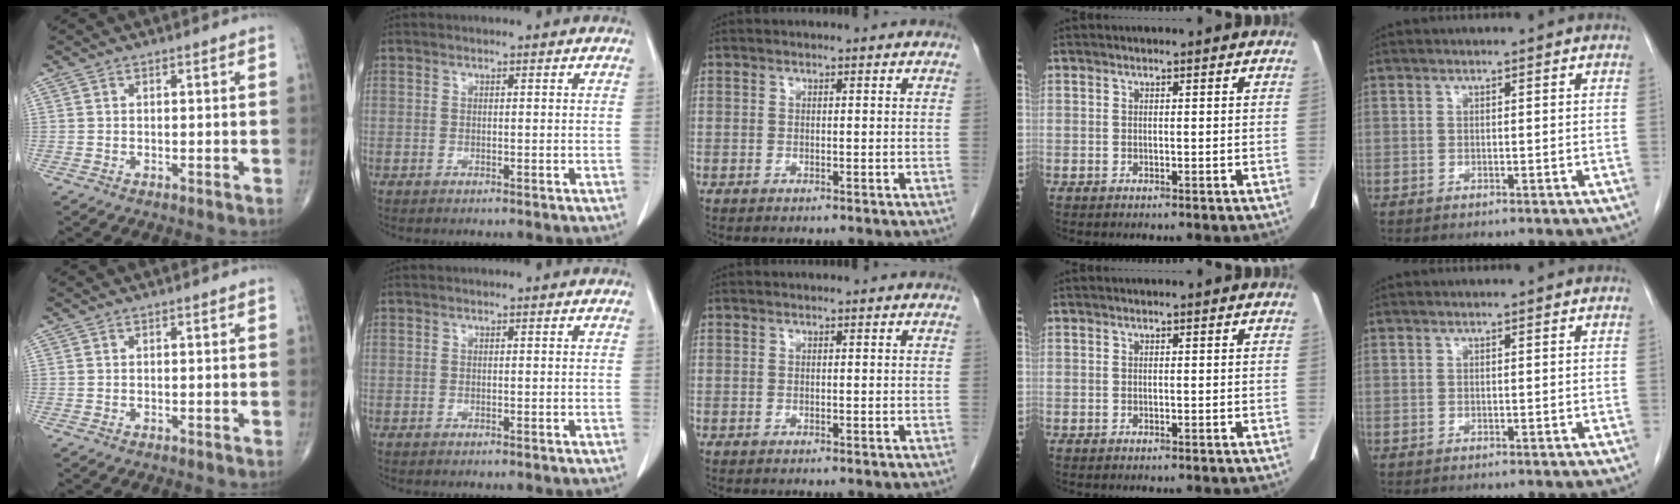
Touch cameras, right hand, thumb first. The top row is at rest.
{}